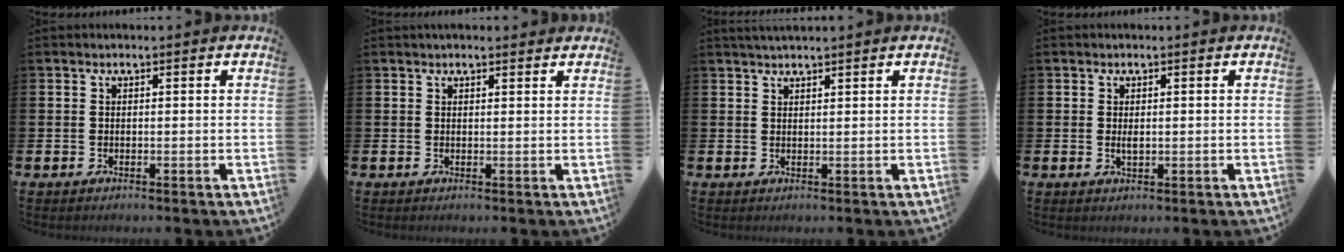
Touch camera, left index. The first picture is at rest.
{"total": 1.4, "force": [1.3, 0.2, 0.3], "torque": [0.004, -0.004, 0.022]}
{"total": 2.0, "force": [1.9, 0.1, 0.5], "torque": [-0.008, -0.004, 0.033]}
{"total": 1.2, "force": [0.3, 0.4, 1.1], "torque": [-0.016, 0.000, 0.003]}